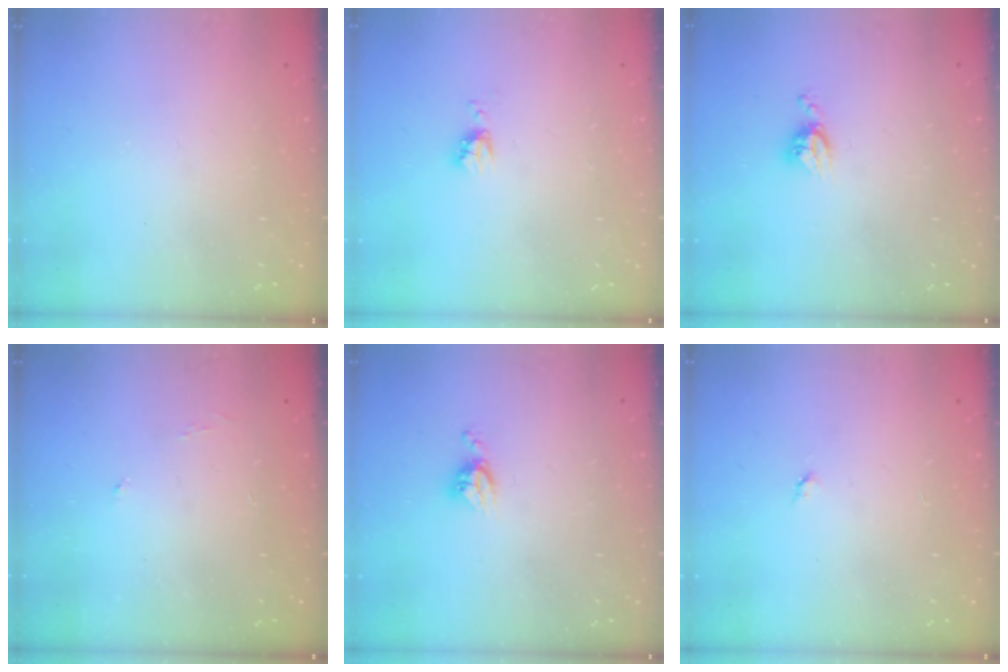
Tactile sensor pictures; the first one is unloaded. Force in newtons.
{"total": 4.1, "press": 4.0, "slide": 0.5}
{"total": 4.7, "press": 4.7, "slide": 0.5}
{"total": 3.1, "press": 3.1, "slide": 0.5}
{"total": 4.7, "press": 4.7, "slide": 0.5}
{"total": 2.8, "press": 2.8, "slide": 0.4}